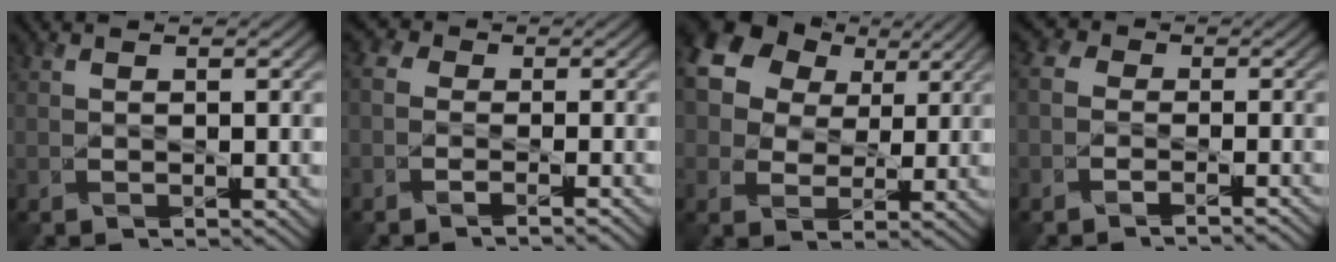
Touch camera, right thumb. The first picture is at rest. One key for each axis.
{"total": 3.2, "fx": -1.6, "fy": 2.3, "fz": 1.7, "tx": -0.028, "ty": 0.002, "tz": -0.038}
{"total": 14.8, "fx": 6.8, "fy": 11.0, "fz": 7.2, "tx": -0.213, "ty": 0.049, "tz": 0.128}
{"total": 3.2, "fx": -1.9, "fy": 2.3, "fz": 1.3, "tx": -0.020, "ty": 0.000, "tz": -0.046}